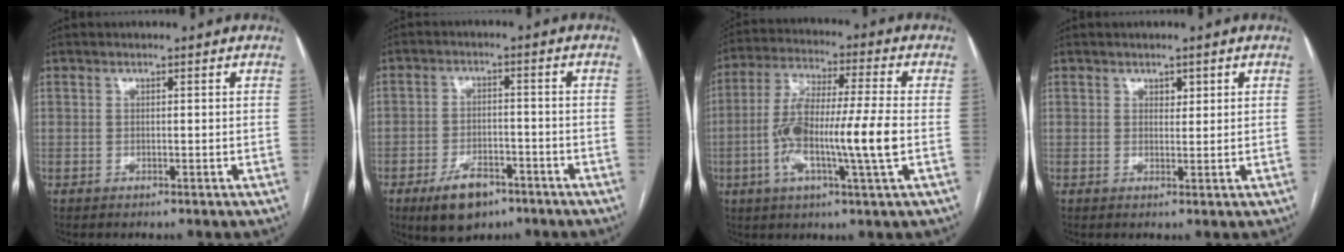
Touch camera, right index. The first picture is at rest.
{"total": 7.5, "force": [-4.8, 3.8, 4.2], "torque": [-0.078, -0.001, -0.074]}
{"total": 14.3, "force": [-2.7, 0.6, 14.0], "torque": [-0.270, 0.004, -0.055]}
{"total": 1.3, "force": [0.7, 0.8, 0.7], "torque": [-0.009, -0.001, 0.011]}